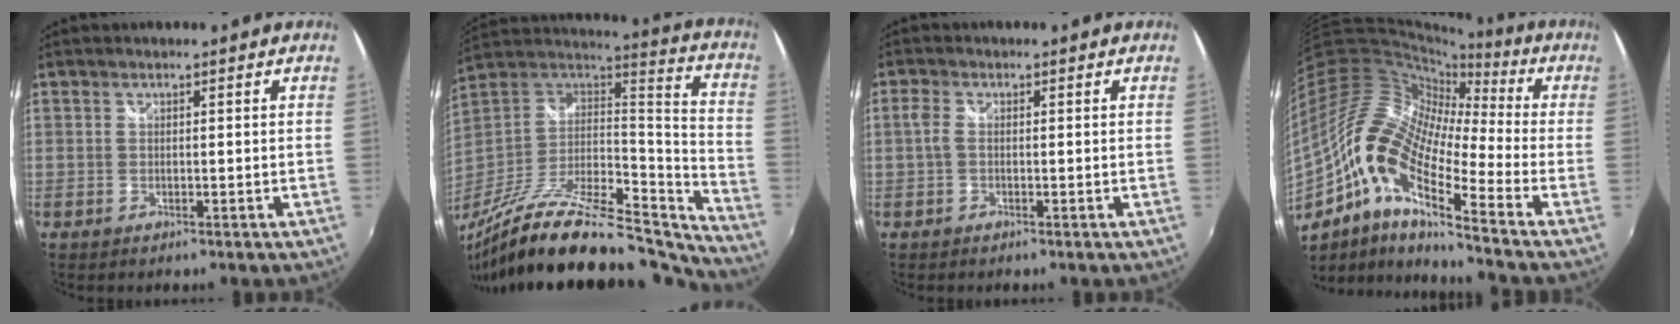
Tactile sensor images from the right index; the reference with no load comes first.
{"total": 29.5, "force": [-24.5, 7.7, 14.7], "torque": [-0.228, -0.028, -0.390]}
{"total": 1.9, "force": [0.0, 1.1, 1.6], "torque": [-0.038, 0.004, -0.003]}
{"total": 18.0, "force": [-6.6, 5.7, 15.8], "torque": [-0.263, -0.009, -0.152]}